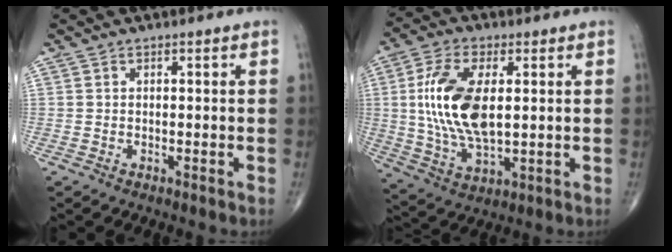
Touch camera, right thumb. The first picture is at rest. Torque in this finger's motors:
{"motor_torque": [1.81, 2.54, 1.68, 0.03, 0.40]}